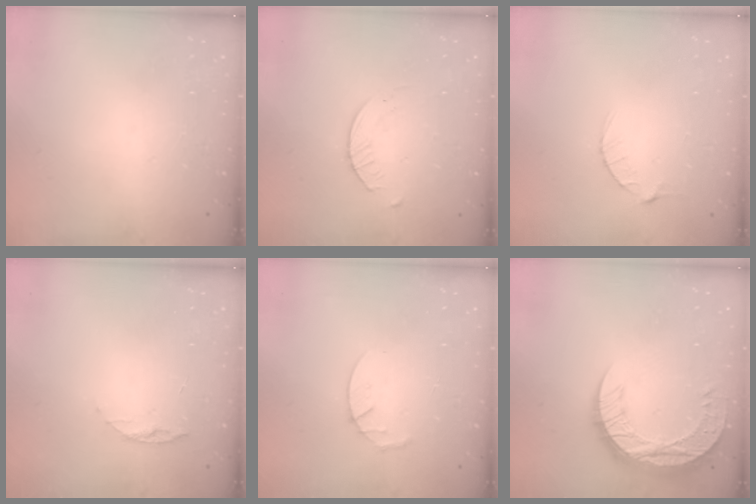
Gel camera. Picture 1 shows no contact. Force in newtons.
{"total": 2.8, "press": 2.7, "slide": 0.3}
{"total": 2.9, "press": 2.9, "slide": 0.4}
{"total": 4.9, "press": 4.8, "slide": 0.5}
{"total": 3.0, "press": 2.9, "slide": 0.5}
{"total": 19.0, "press": 18.9, "slide": 1.4}